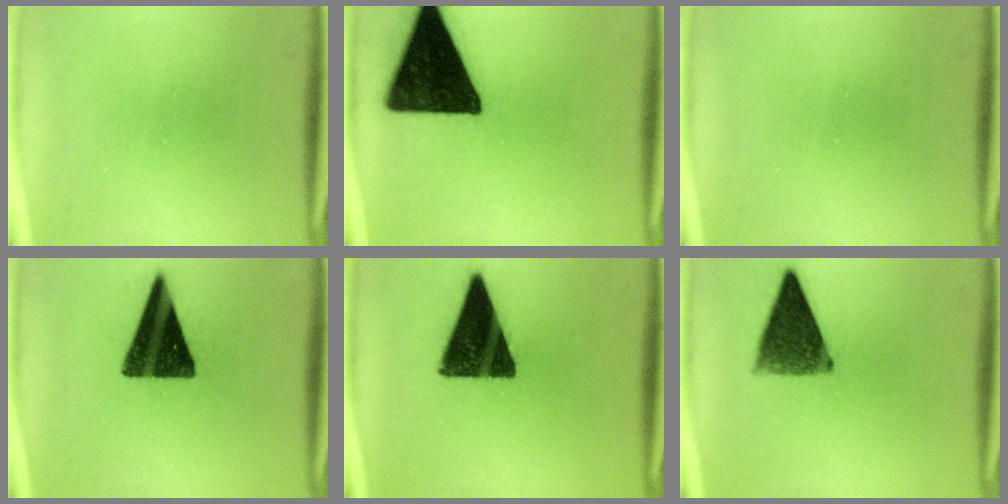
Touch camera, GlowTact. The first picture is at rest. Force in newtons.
{"total": 19.7}
{"total": 0.0}
{"total": 16.1}
{"total": 16.1}
{"total": 9.9}